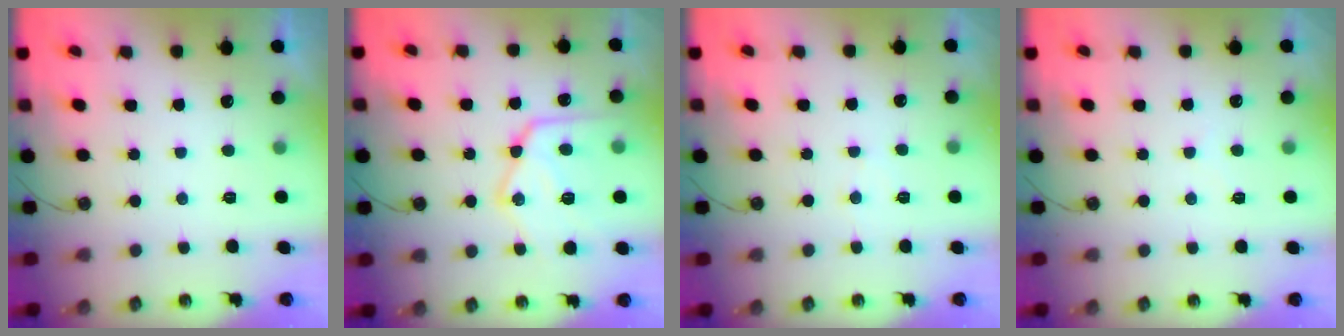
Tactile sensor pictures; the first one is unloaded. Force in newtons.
{"total": 18.0, "press": 17.9, "slide": 1.8}
{"total": 3.6, "press": 3.5, "slide": 0.5}
{"total": 2.9, "press": 2.9, "slide": 0.4}